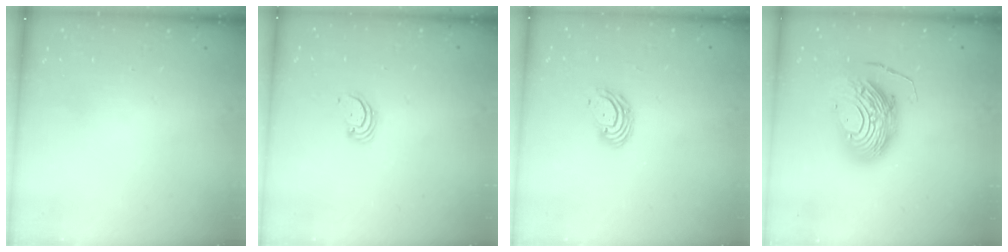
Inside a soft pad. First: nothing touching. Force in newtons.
{"total": 2.5, "press": 2.5, "slide": 0.2}
{"total": 5.7, "press": 5.7, "slide": 0.9}
{"total": 13.7, "press": 13.6, "slide": 1.3}